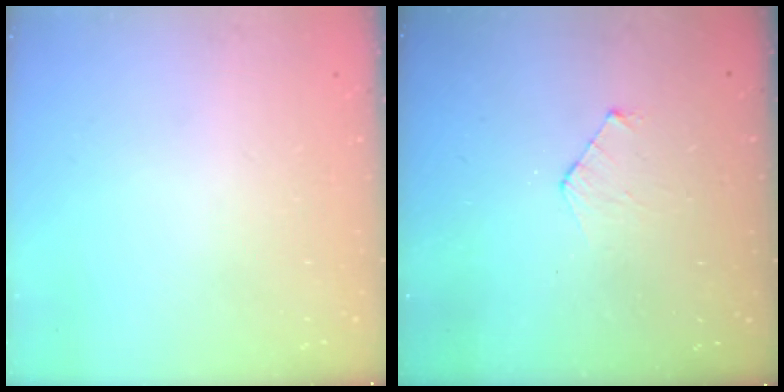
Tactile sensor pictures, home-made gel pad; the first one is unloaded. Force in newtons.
{"total": 3.8, "press": 3.8, "slide": 0.3}